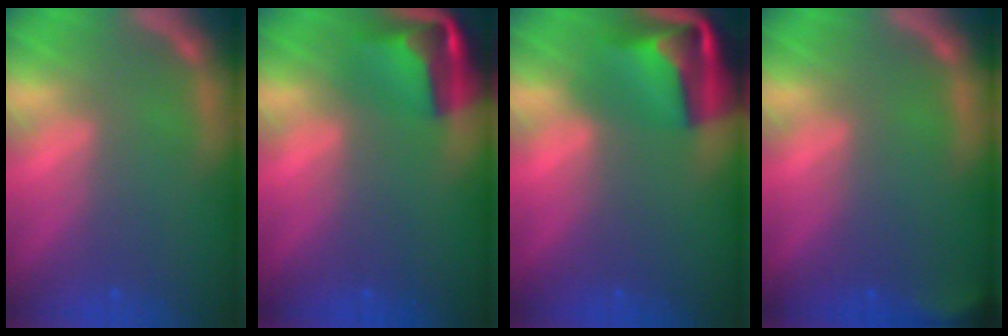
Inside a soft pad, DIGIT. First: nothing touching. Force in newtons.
{"total": 6.9}
{"total": 8.9}
{"total": 2.9}